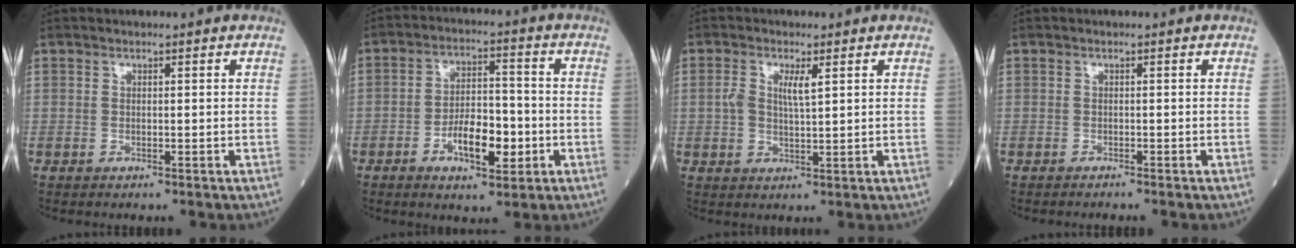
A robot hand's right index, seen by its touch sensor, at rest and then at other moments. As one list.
[{"total": 8.5, "force": [-2.9, 3.3, 7.2], "torque": [-0.129, 0.007, -0.048]}, {"total": 3.9, "force": [1.1, 1.1, 3.6], "torque": [-0.072, 0.005, 0.021]}, {"total": 1.2, "force": [-1.1, -0.1, 0.4], "torque": [-0.007, 0.001, -0.014]}]